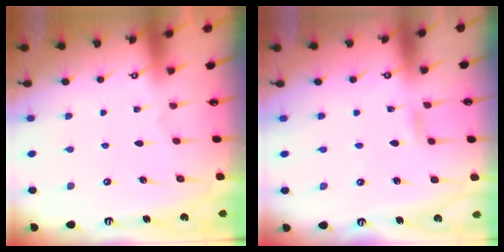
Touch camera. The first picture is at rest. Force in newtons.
{"total": 2.8, "press": 2.8, "slide": 0.2}